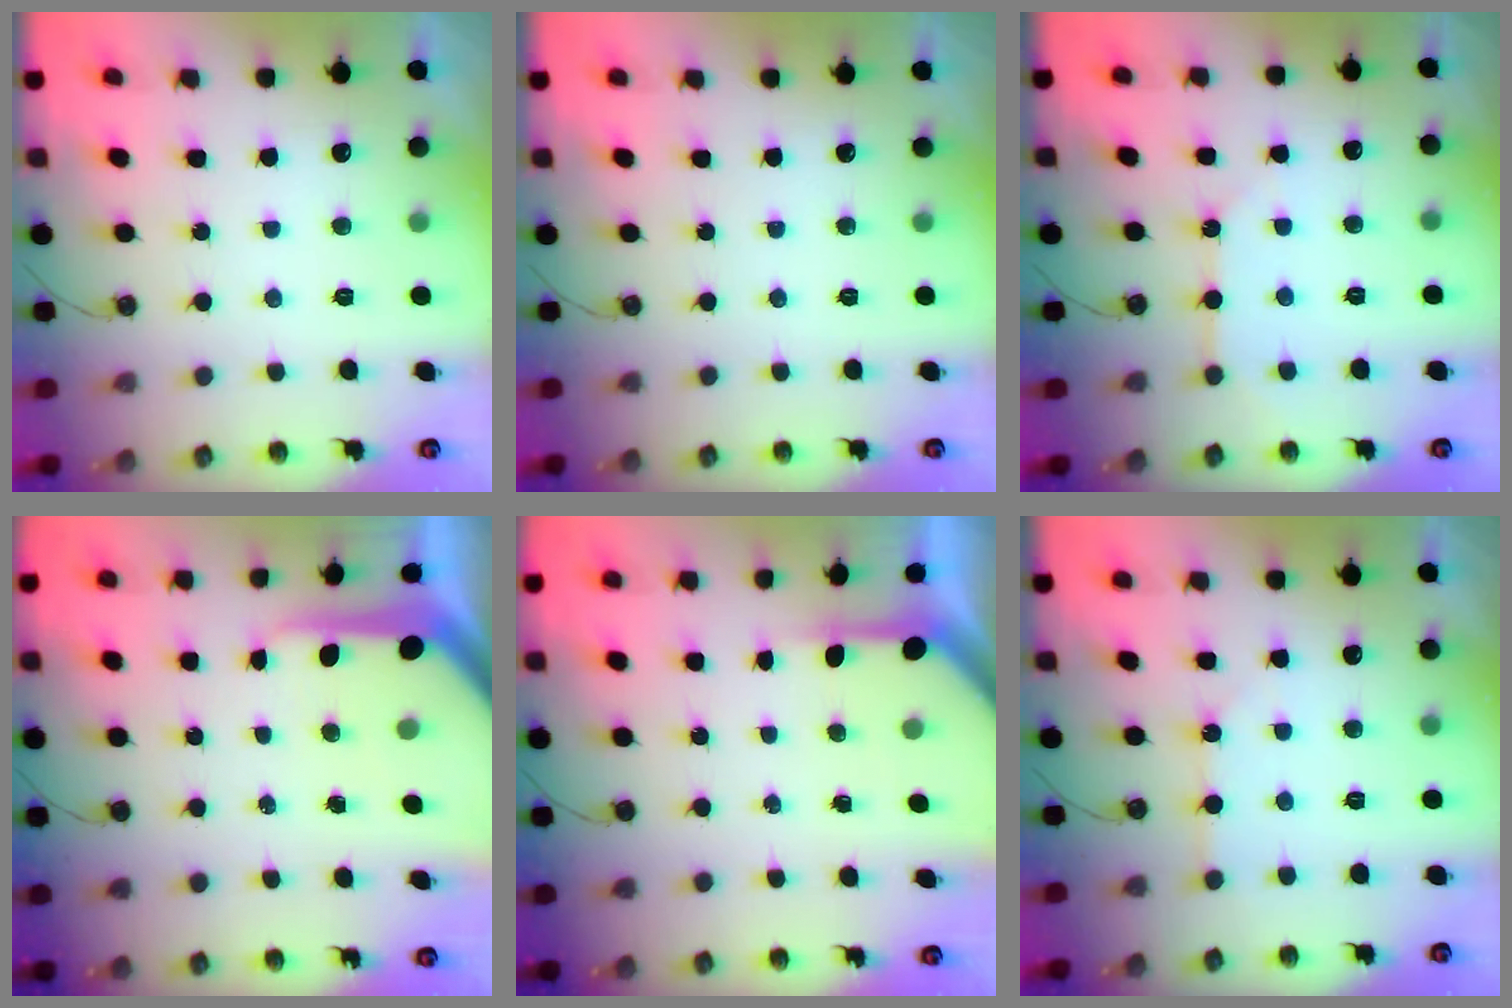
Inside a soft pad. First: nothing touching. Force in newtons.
{"total": 0.0}
{"total": 6.1, "press": 6.1, "slide": 0.7}
{"total": 11.7, "press": 11.6, "slide": 0.9}
{"total": 3.9, "press": 3.9, "slide": 0.3}
{"total": 2.5, "press": 2.5, "slide": 0.4}